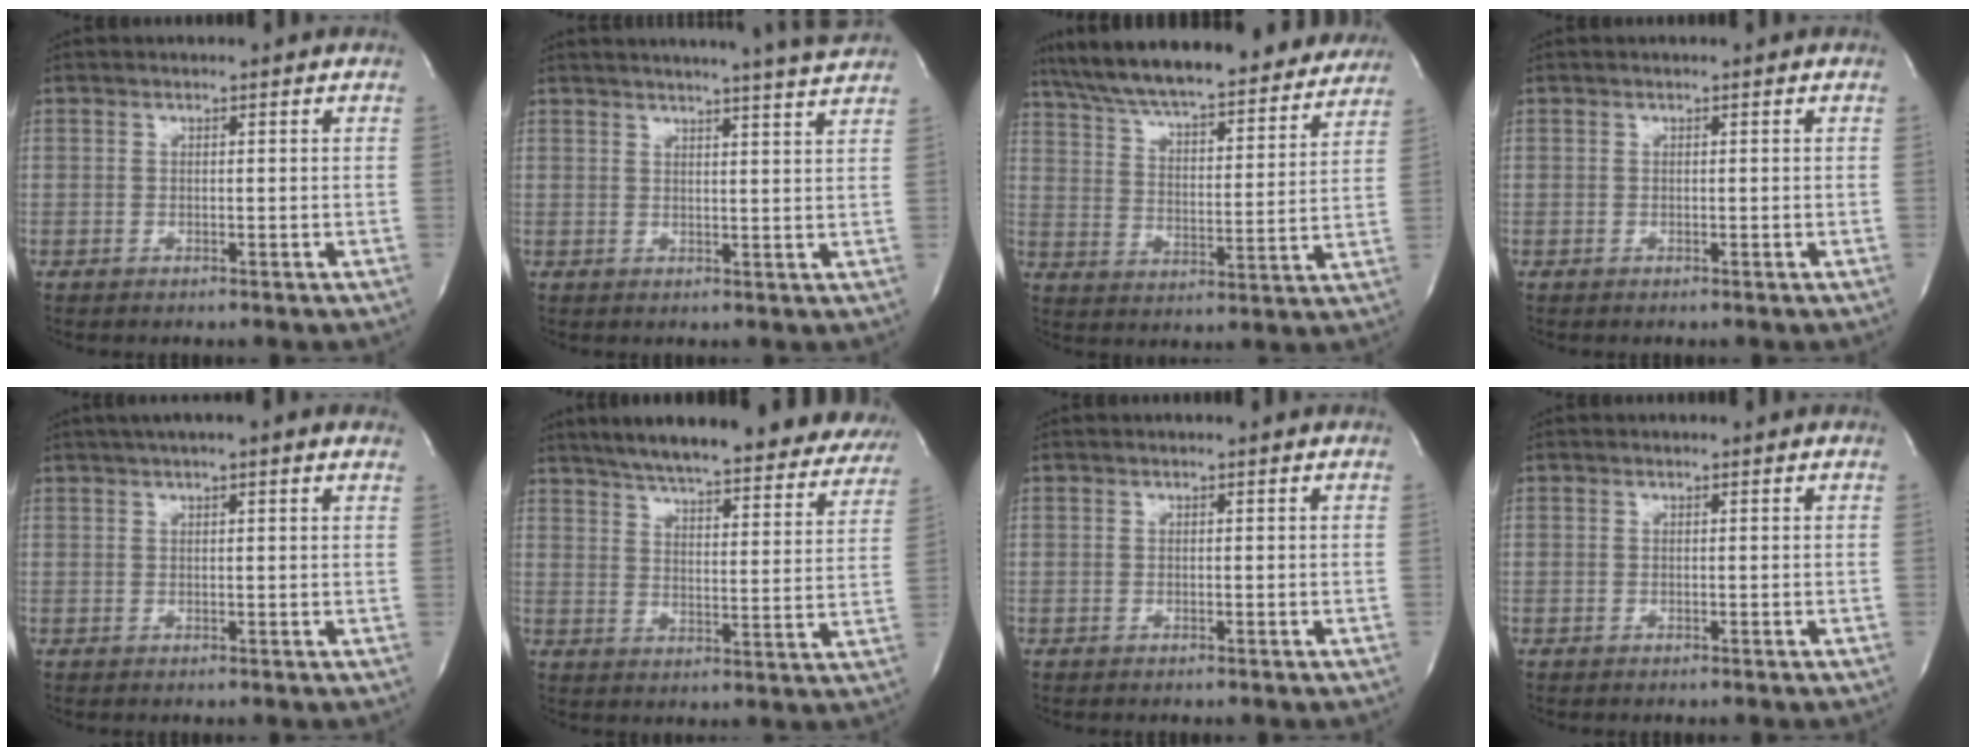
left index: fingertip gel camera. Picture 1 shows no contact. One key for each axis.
{"total": 11.6, "fx": 10.6, "fy": -1.5, "fz": 4.4, "tx": -0.073, "ty": -0.023, "tz": 0.121}
{"total": 27.8, "fx": 24.7, "fy": 5.5, "fz": 11.6, "tx": -0.198, "ty": -0.006, "tz": 0.335}
{"total": 0.0}
{"total": 6.7, "fx": 4.7, "fy": 0.6, "fz": 4.6, "tx": -0.072, "ty": 0.034, "tz": 0.065}
{"total": 29.9, "fx": 26.4, "fy": 5.4, "fz": 12.9, "tx": -0.200, "ty": -0.046, "tz": 0.323}
{"total": 0.0}
{"total": 0.0}